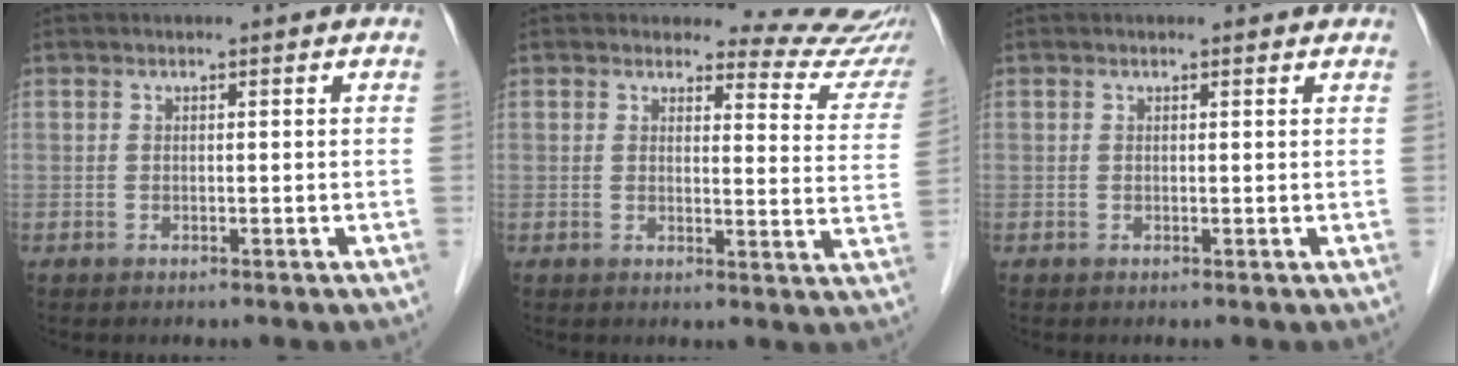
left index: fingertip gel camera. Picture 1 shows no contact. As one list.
[{"total": 11.5, "force": [11.2, 2.5, 0.8], "torque": [0.025, -0.077, 0.089]}, {"total": 1.3, "force": [1.2, 0.3, 0.3], "torque": [-0.014, 0.002, 0.010]}]